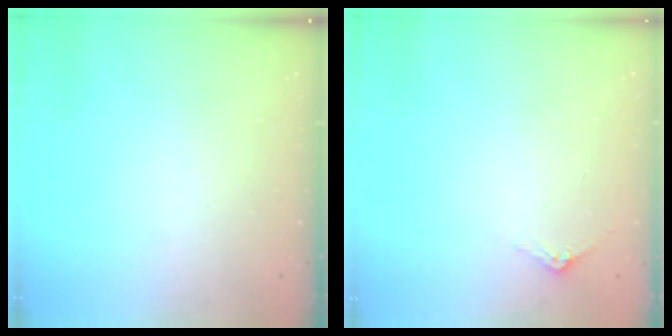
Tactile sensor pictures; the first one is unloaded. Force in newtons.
{"total": 3.2, "press": 3.2, "slide": 0.2}